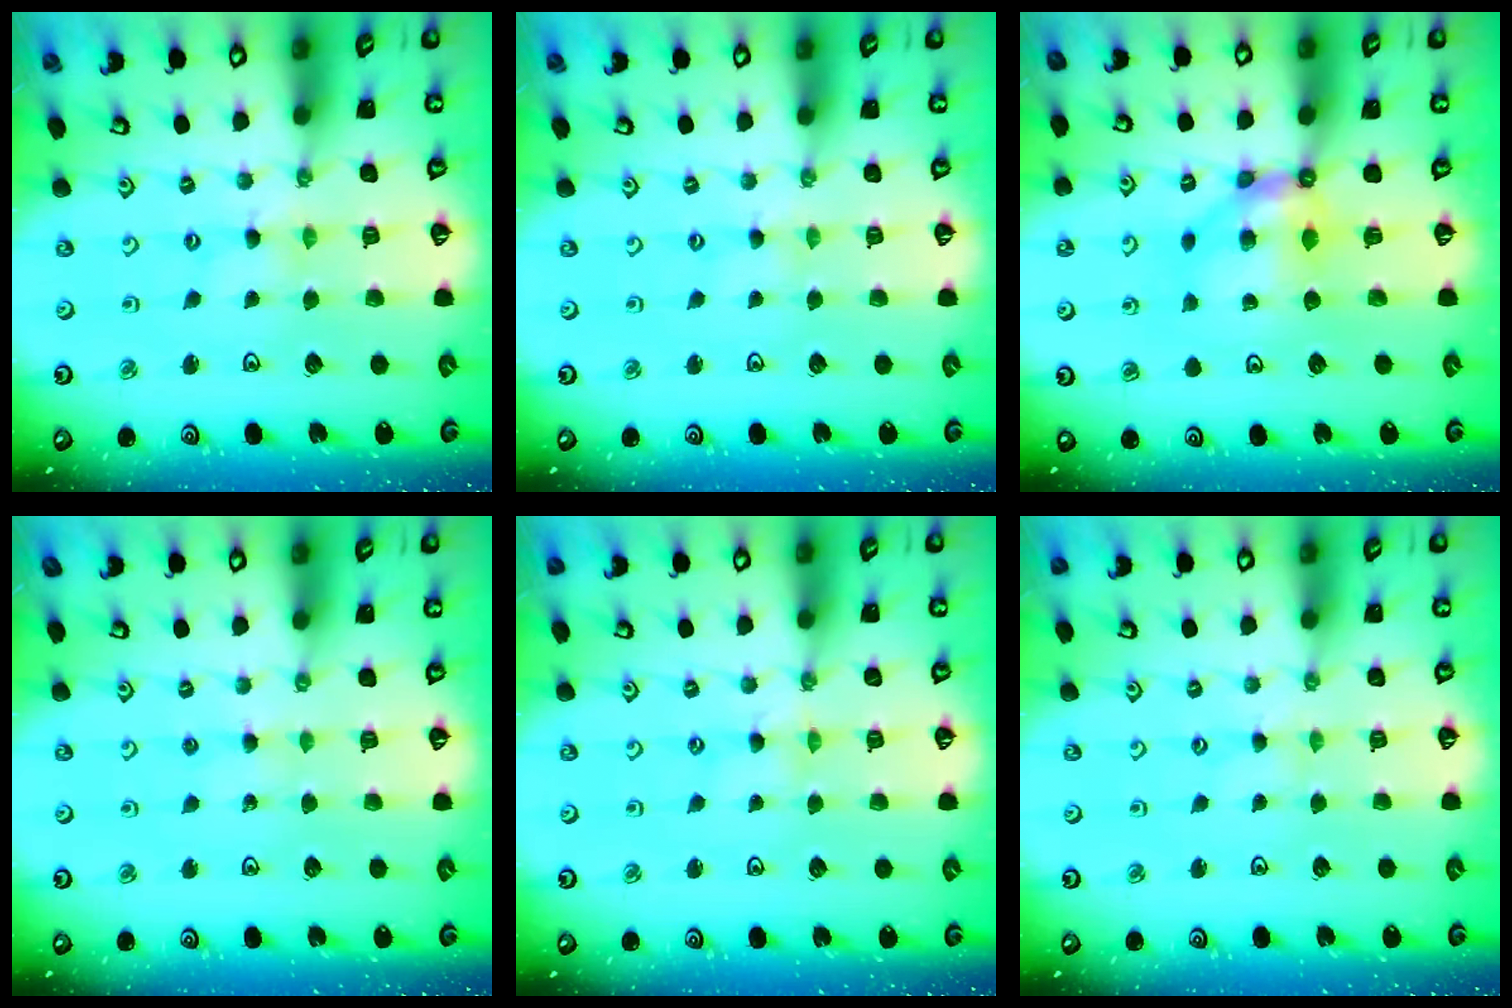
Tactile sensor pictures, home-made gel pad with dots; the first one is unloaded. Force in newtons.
{"total": 0.0}
{"total": 7.3, "press": 7.3, "slide": 0.5}
{"total": 2.3, "press": 2.3, "slide": 0.3}
{"total": 0.0}
{"total": 0.0}